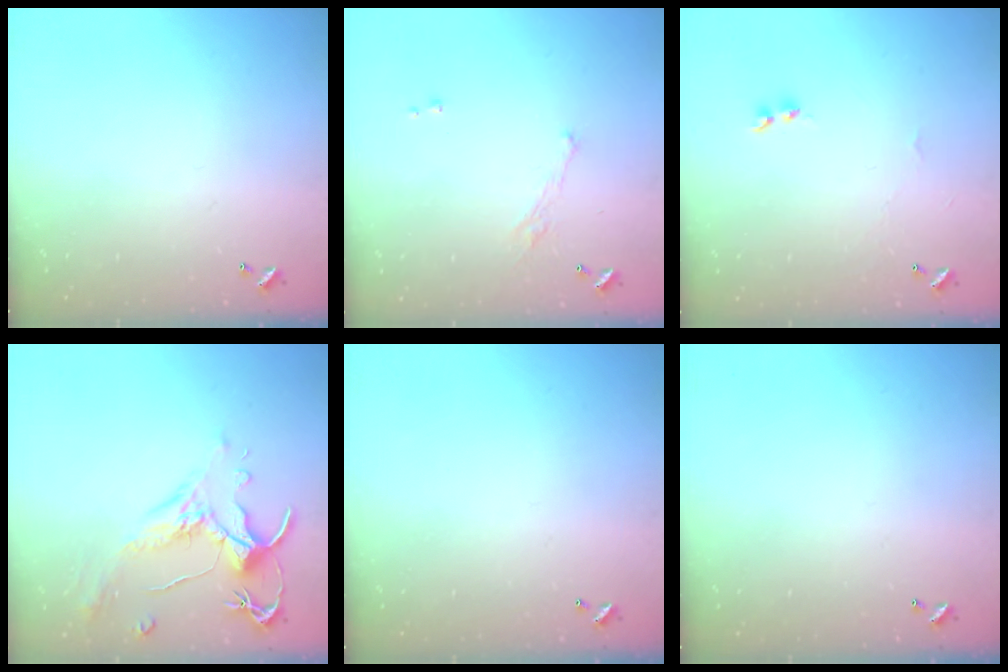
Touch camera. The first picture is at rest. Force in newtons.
{"total": 1.9, "press": 1.7, "slide": 0.8}
{"total": 2.0, "press": 1.9, "slide": 0.6}
{"total": 1.5, "press": 1.0, "slide": 1.1}
{"total": 0.0}
{"total": 0.0}